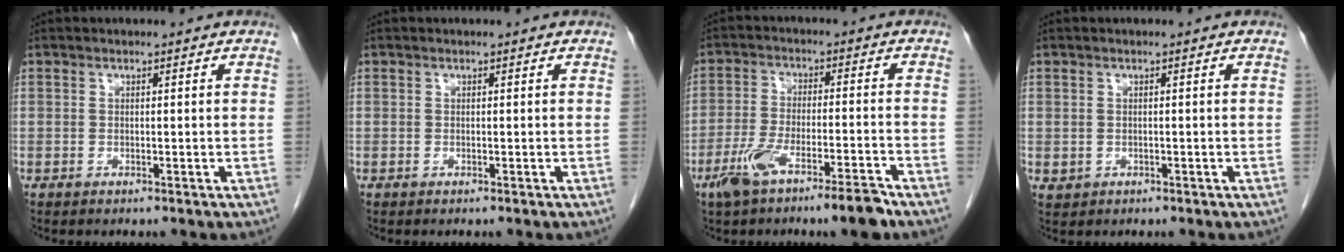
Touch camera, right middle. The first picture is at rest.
{"total": 0.0}
{"total": 9.3, "force": [-6.3, 1.2, 6.8], "torque": [-0.128, -0.004, -0.107]}
{"total": 1.2, "force": [-0.2, 1.1, 0.4], "torque": [-0.013, 0.001, 0.005]}